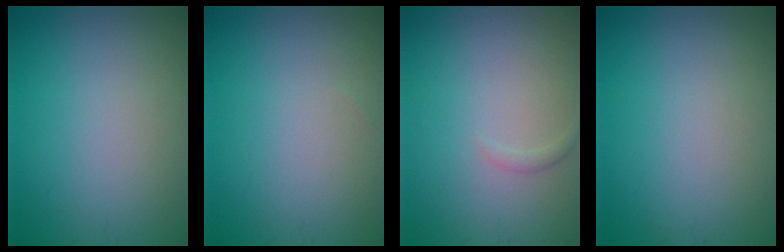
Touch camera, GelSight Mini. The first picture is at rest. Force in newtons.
{"total": 0.0}
{"total": 0.5, "press": 0.5, "slide": 0.0}
{"total": 0.0}